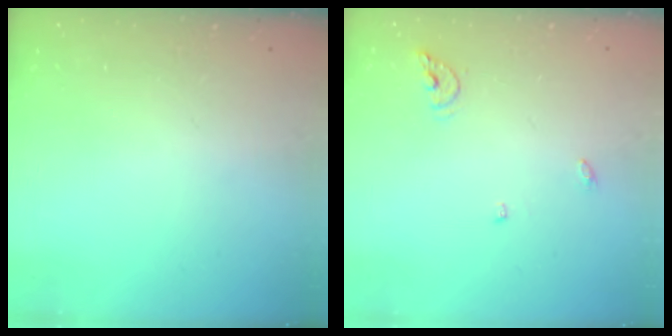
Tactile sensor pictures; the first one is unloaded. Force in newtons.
{"total": 6.2, "press": 6.2, "slide": 0.4}